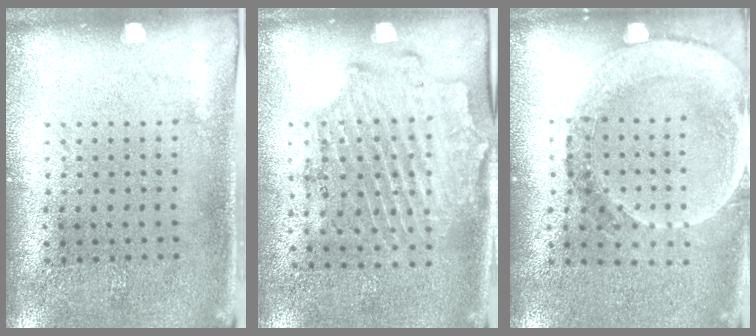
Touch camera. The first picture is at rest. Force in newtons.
{"total": 1.7, "press": 1.4, "slide": 0.9}
{"total": 1.5, "press": 1.4, "slide": 0.5}